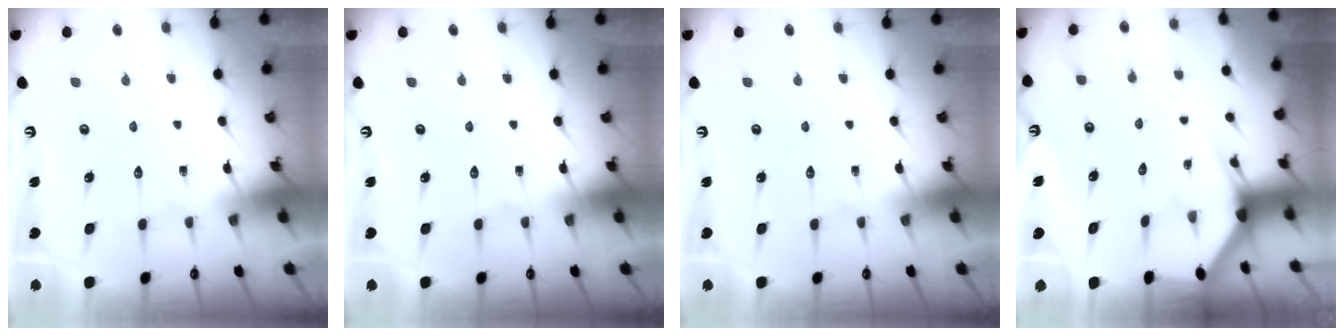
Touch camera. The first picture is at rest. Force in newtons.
{"total": 0.0}
{"total": 0.0}
{"total": 2.9, "press": 2.9, "slide": 0.1}